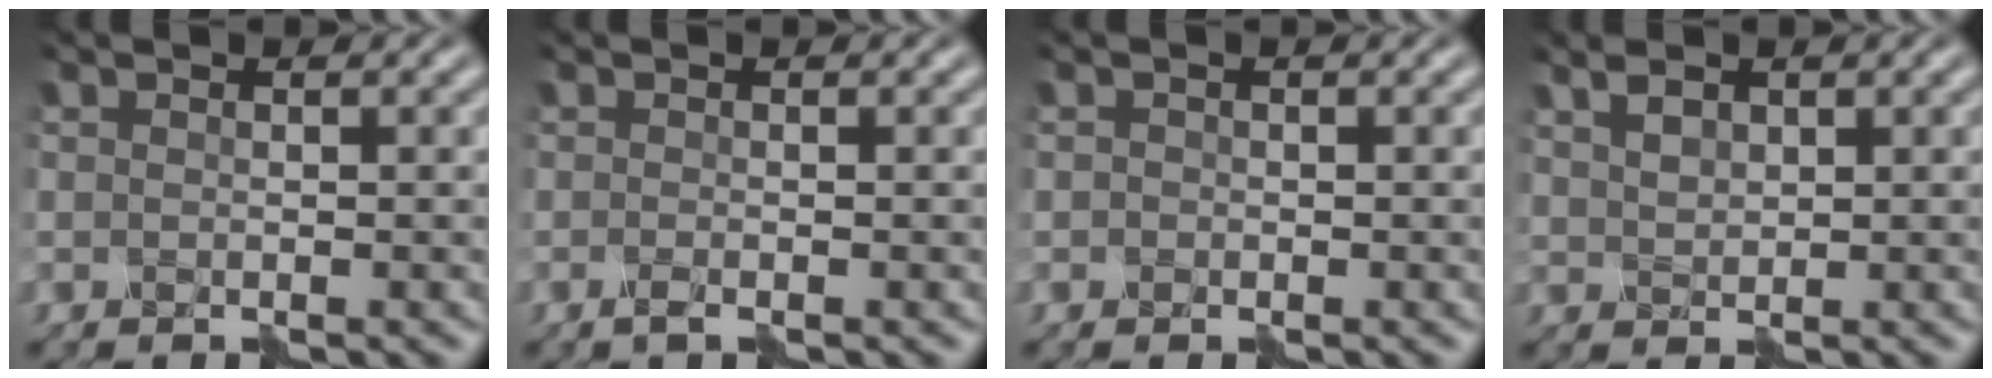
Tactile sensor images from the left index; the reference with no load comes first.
{"total": 1.0, "force": [-0.7, 0.2, 0.8], "torque": [-0.014, -0.002, -0.014]}
{"total": 0.6, "force": [-0.2, 0.5, -0.2], "torque": [0.008, -0.001, -0.005]}
{"total": 1.9, "force": [1.4, 0.9, 0.8], "torque": [-0.014, 0.005, 0.028]}